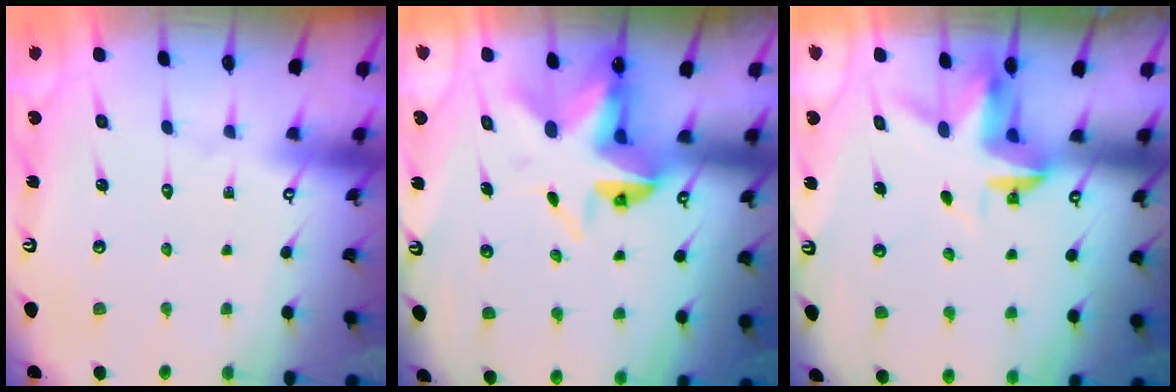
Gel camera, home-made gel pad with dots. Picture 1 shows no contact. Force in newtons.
{"total": 6.5, "press": 6.4, "slide": 0.8}
{"total": 3.2, "press": 3.2, "slide": 0.3}